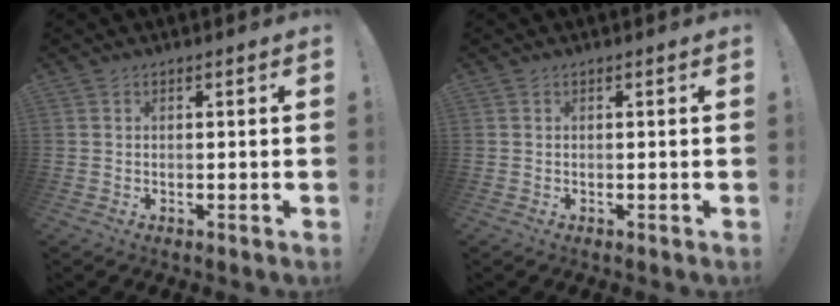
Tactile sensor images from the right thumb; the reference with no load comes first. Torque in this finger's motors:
{"motor_torque": [-0.16, 0.30, 0.23, -0.01, -0.11]}